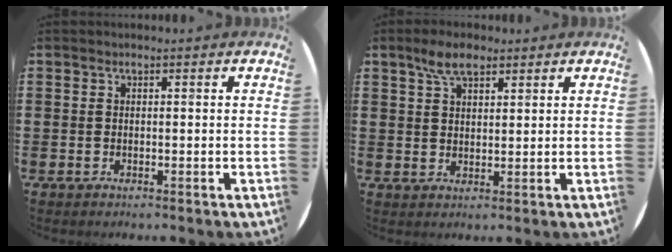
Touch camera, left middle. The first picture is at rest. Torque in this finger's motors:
{"motor_torque": [0.71, -0.59, -0.01, 0.00]}